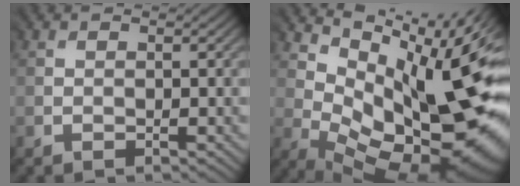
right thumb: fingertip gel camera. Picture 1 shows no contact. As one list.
[{"total": 17.9, "force": [1.4, 8.7, 15.5], "torque": [-0.211, -0.024, 0.035]}]